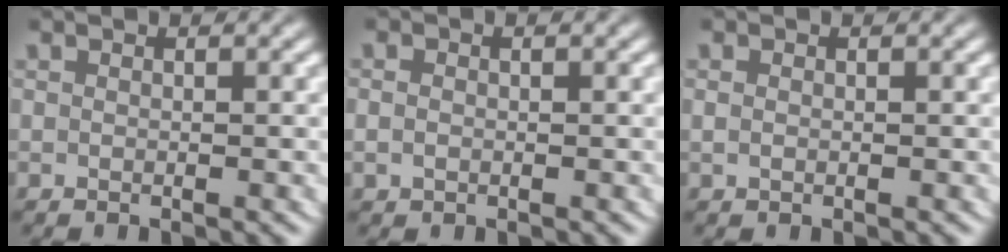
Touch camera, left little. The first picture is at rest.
{"total": 1.0, "force": [-0.1, 0.7, 0.7], "torque": [-0.020, -0.006, 0.005]}
{"total": 0.6, "force": [0.0, 0.4, 0.4], "torque": [-0.011, -0.005, 0.004]}